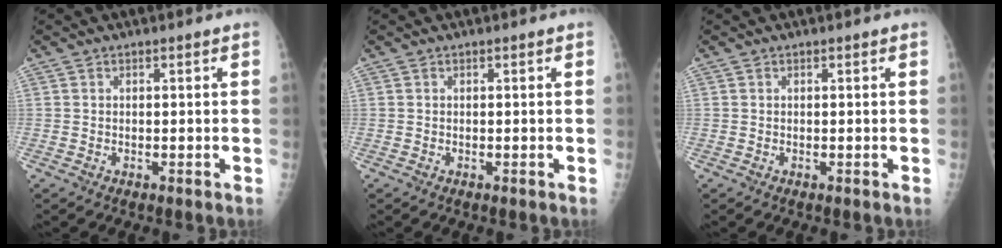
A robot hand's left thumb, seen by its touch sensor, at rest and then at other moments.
{"total": 0.0}
{"total": 0.0}